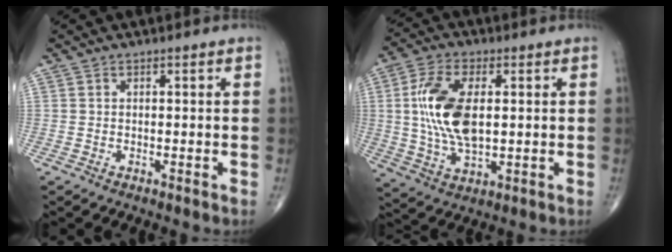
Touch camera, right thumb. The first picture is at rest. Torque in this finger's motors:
{"motor_torque": [2.07, 2.08, 1.80, 0.41, 0.20]}